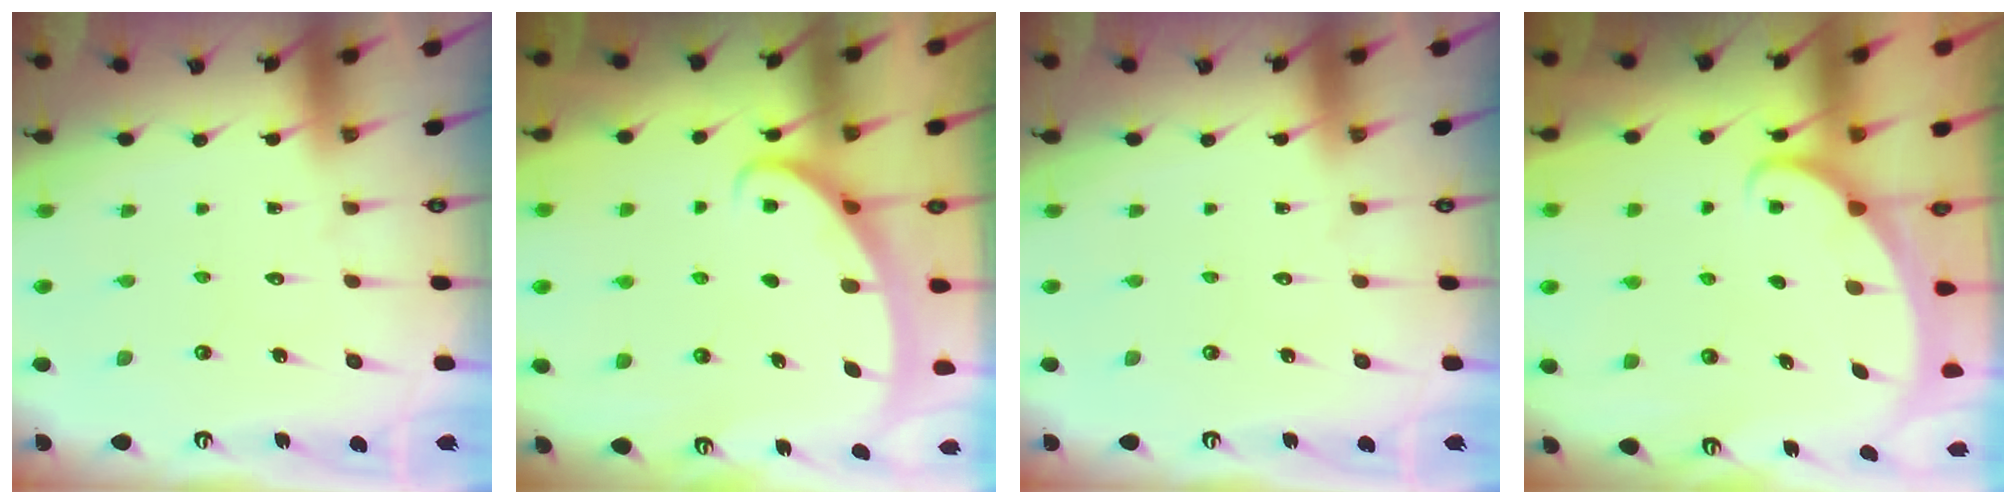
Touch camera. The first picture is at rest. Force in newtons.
{"total": 2.6, "press": 2.5, "slide": 0.4}
{"total": 0.0}
{"total": 1.6, "press": 1.6, "slide": 0.0}